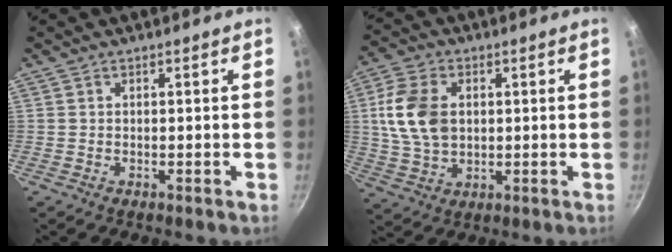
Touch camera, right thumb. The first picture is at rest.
{"total": 11.9, "force": [1.8, 8.2, 8.5], "torque": [-0.149, 0.001, 0.035]}